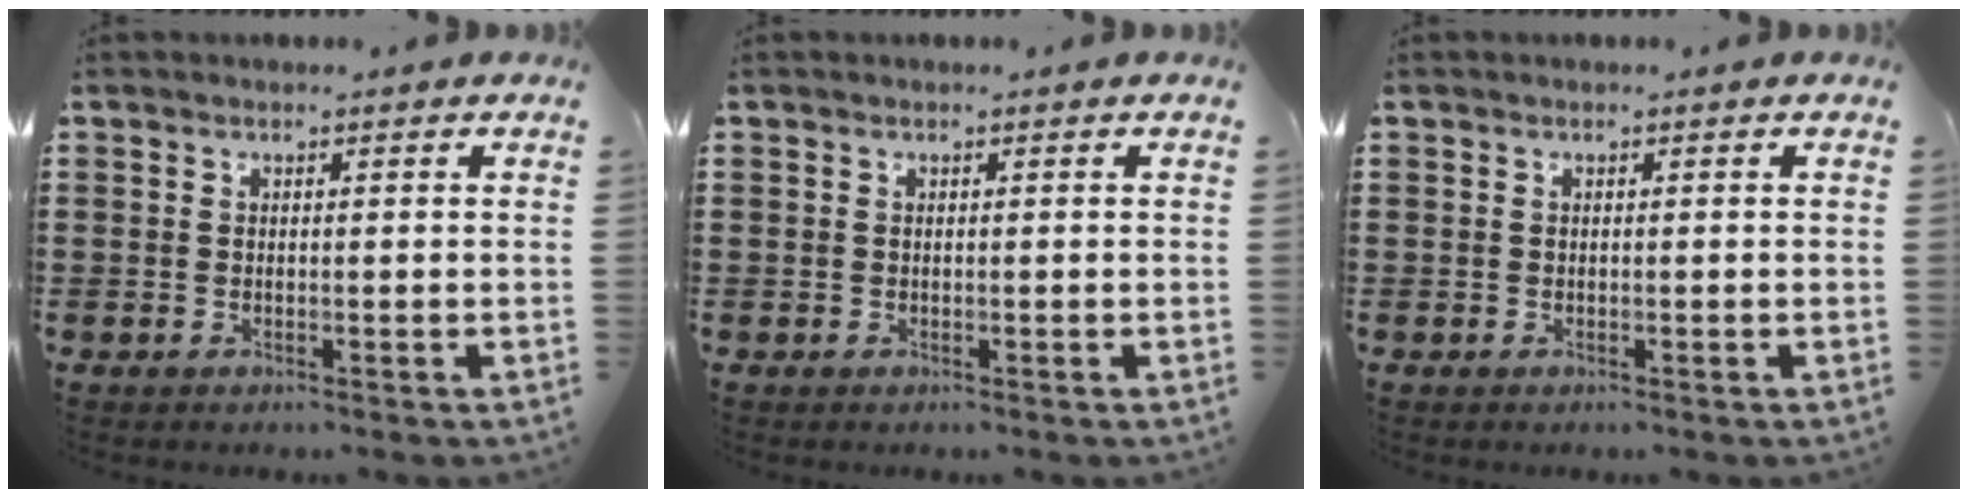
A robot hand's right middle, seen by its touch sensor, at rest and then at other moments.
{"total": 0.0}
{"total": 0.0}